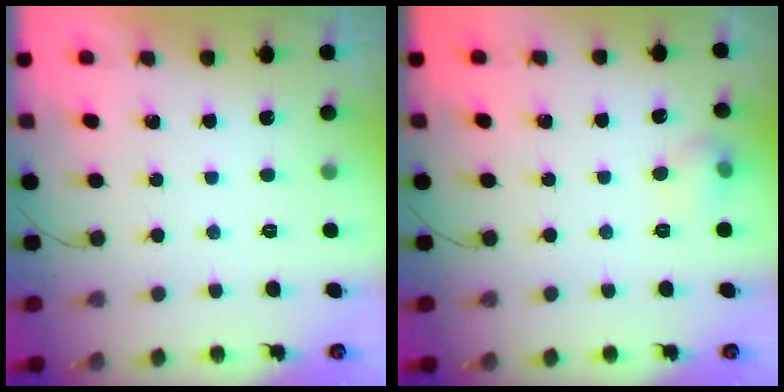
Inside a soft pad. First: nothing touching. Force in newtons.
{"total": 5.8, "press": 5.6, "slide": 1.6}